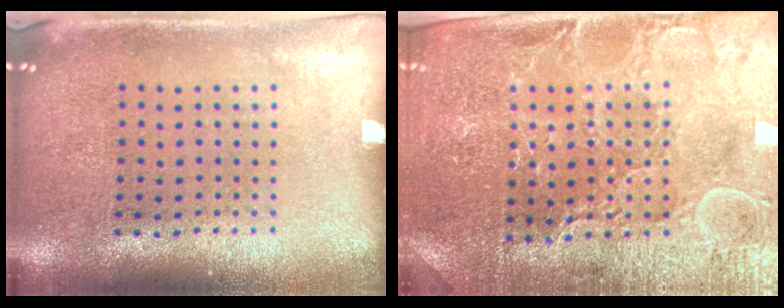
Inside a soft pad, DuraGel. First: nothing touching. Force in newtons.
{"total": 3.8, "press": 3.7, "slide": 0.9}